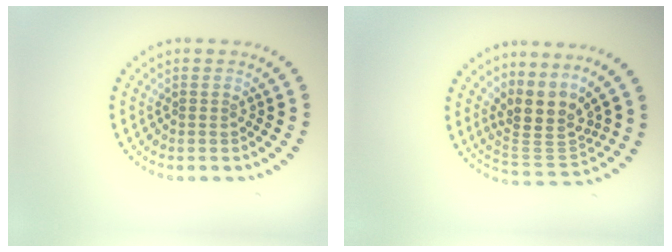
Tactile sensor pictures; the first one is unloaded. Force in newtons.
{"total": 4.1, "press": 3.1, "slide": 2.7}